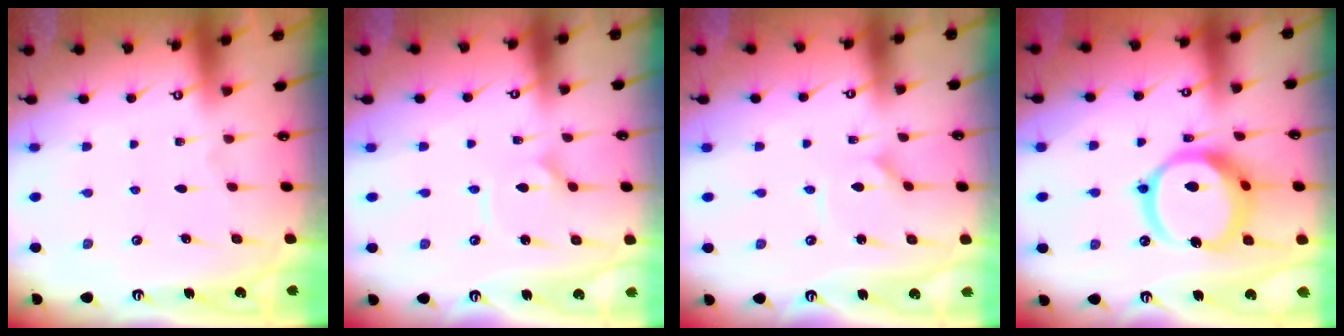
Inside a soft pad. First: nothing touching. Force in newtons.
{"total": 3.3, "press": 3.3, "slide": 0.5}
{"total": 1.7, "press": 1.6, "slide": 0.3}
{"total": 16.3, "press": 16.2, "slide": 1.8}